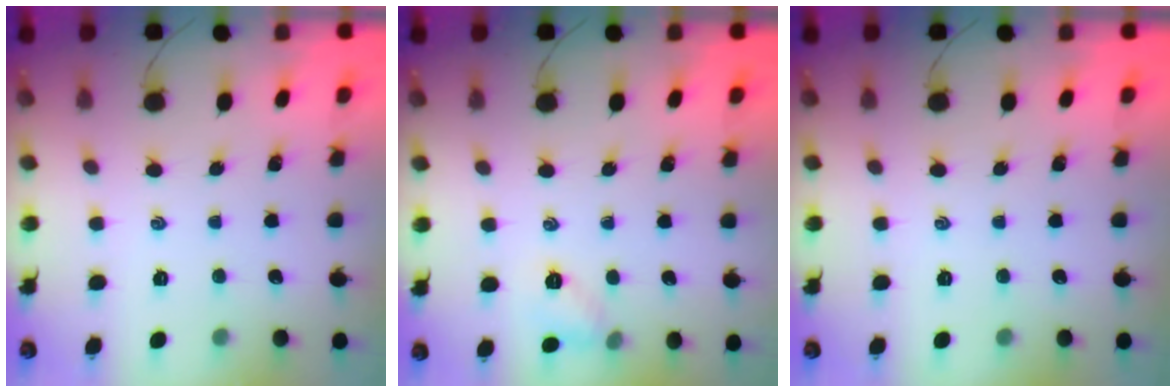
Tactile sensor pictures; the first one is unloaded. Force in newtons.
{"total": 6.4, "press": 6.3, "slide": 0.9}
{"total": 0.0}